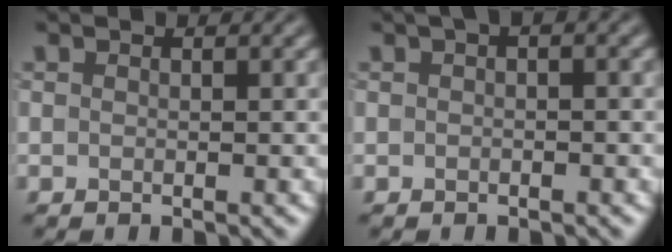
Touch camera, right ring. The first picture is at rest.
{"total": 1.1, "force": [0.3, 0.5, 0.9], "torque": [-0.016, 0.008, 0.001]}